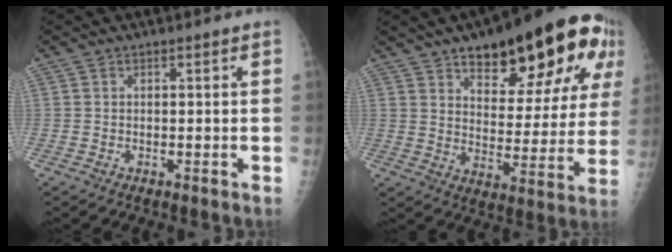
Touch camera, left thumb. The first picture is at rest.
{"total": 23.6, "force": [13.9, 9.2, 16.7], "torque": [-0.185, -0.043, 0.196]}